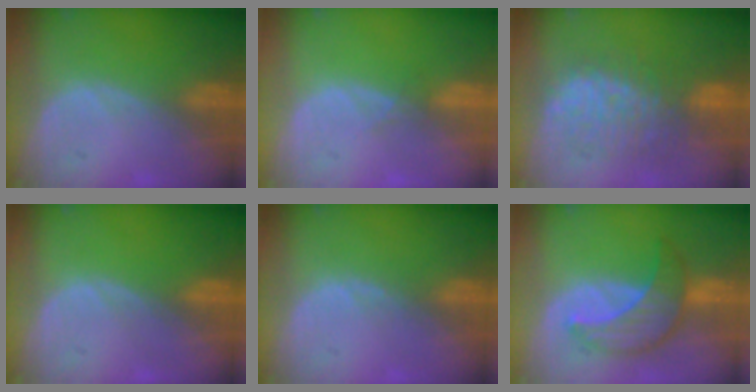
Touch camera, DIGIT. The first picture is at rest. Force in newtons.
{"total": 0.7, "press": 0.7, "slide": 0.2}
{"total": 9.1, "press": 8.9, "slide": 1.7}
{"total": 0.0}
{"total": 0.6, "press": 0.5, "slide": 0.3}
{"total": 7.8, "press": 7.6, "slide": 1.8}